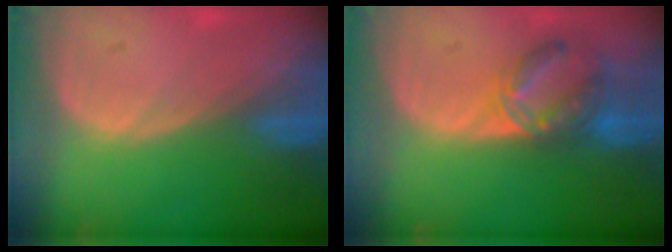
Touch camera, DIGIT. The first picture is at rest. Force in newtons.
{"total": 6.8, "press": 6.0, "slide": 3.2}